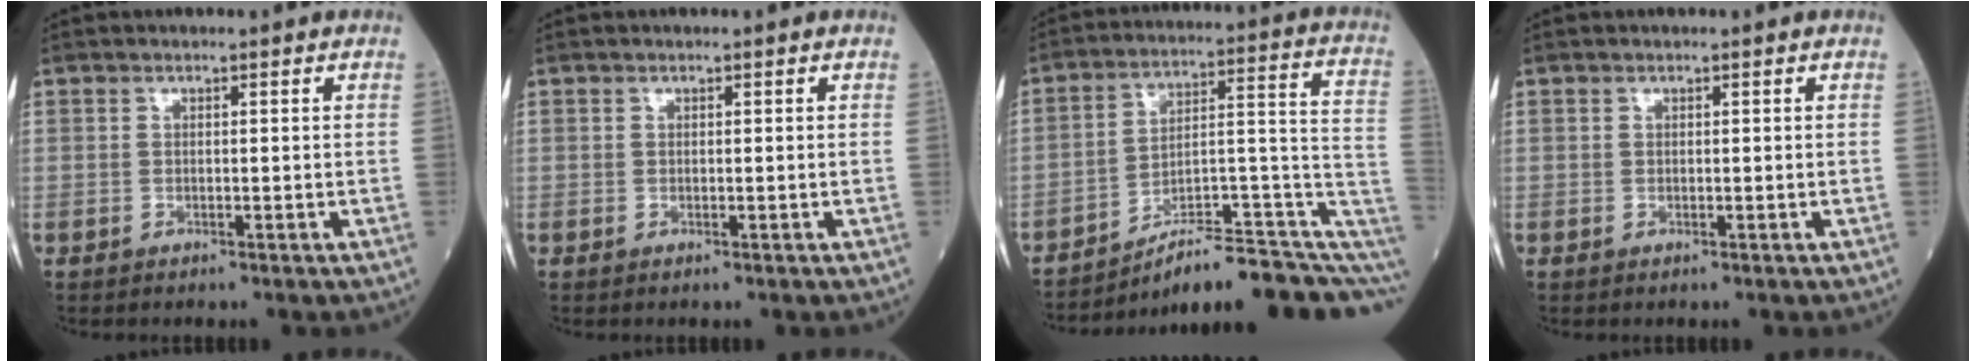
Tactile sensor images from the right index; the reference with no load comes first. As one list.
[{"total": 0.0}, {"total": 17.7, "force": [-11.0, 4.0, 13.3], "torque": [-0.122, 0.072, -0.151]}, {"total": 0.0}]